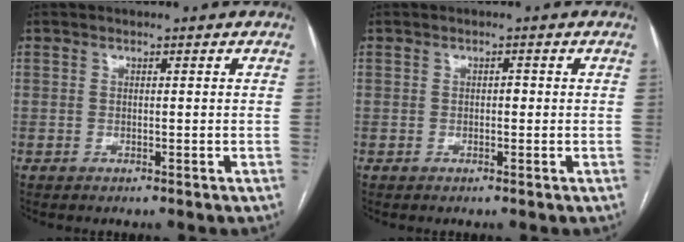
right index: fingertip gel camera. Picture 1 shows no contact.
{"total": 0.7, "force": [-0.1, 0.4, 0.6], "torque": [-0.005, 0.003, -0.004]}